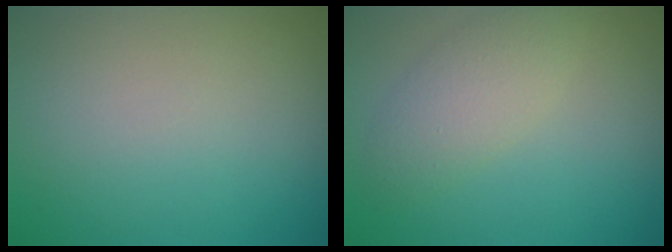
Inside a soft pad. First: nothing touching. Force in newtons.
{"total": 3.4, "press": 3.4, "slide": 0.2}